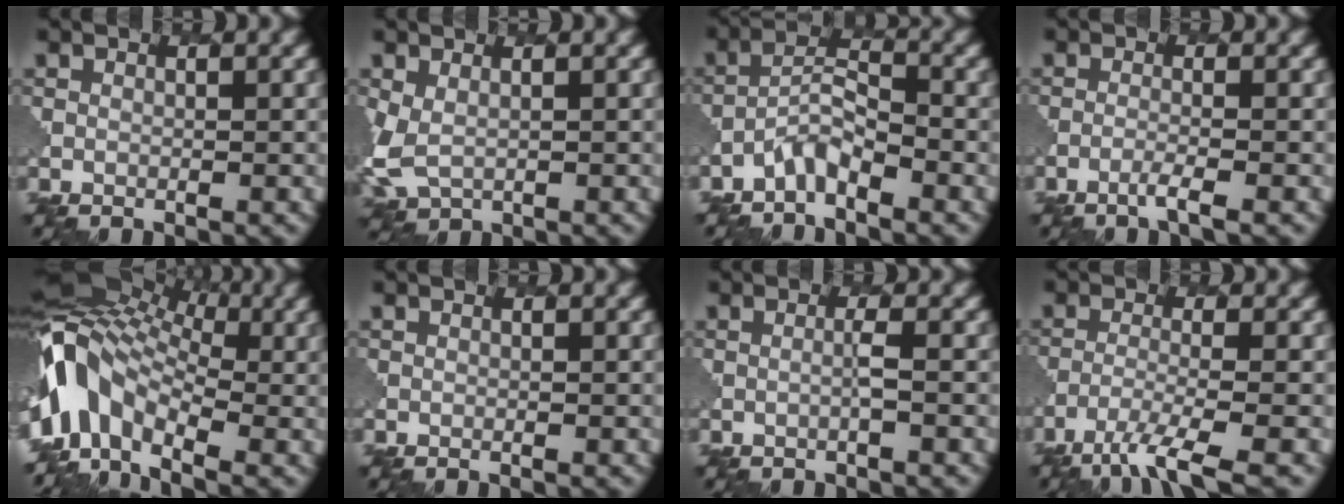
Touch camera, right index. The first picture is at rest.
{"total": 3.2, "force": [0.2, 2.3, 2.1], "torque": [-0.065, -0.012, 0.005]}
{"total": 2.5, "force": [-2.1, 0.6, 1.2], "torque": [-0.028, 0.007, -0.048]}
{"total": 1.5, "force": [-1.0, 0.1, 1.1], "torque": [-0.014, 0.002, -0.030]}
{"total": 9.7, "force": [-1.9, 6.5, 7.0], "torque": [-0.133, 0.007, -0.055]}
{"total": 0.0}
{"total": 0.8, "force": [-0.1, 0.0, 0.8], "torque": [-0.012, 0.003, -0.009]}
{"total": 4.8, "force": [-3.2, 0.8, 3.5], "torque": [-0.060, -0.009, -0.065]}